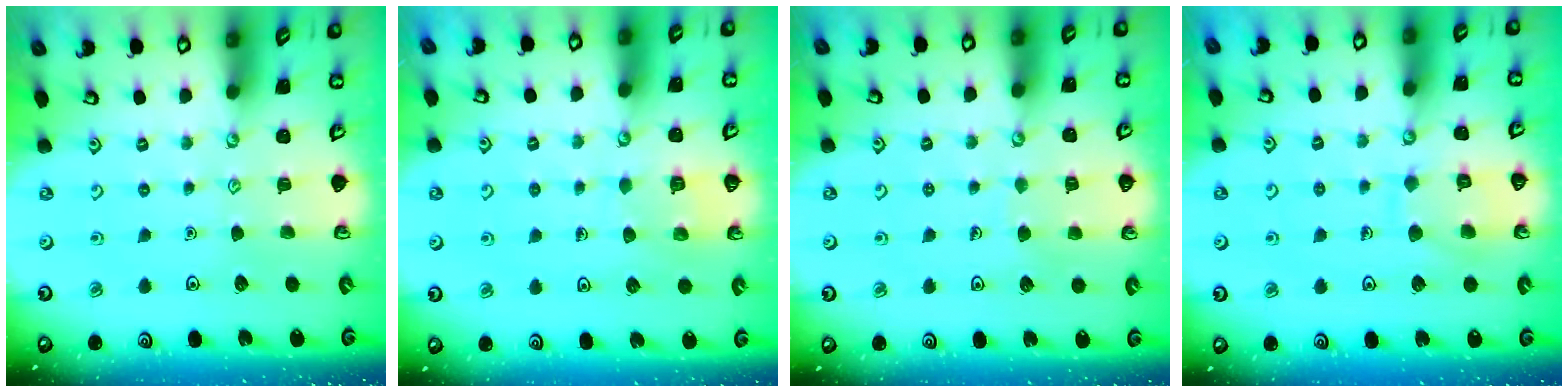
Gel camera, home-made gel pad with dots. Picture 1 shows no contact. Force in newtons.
{"total": 4.3, "press": 4.3, "slide": 0.3}
{"total": 3.3, "press": 3.3, "slide": 0.2}
{"total": 9.8, "press": 9.8, "slide": 1.0}